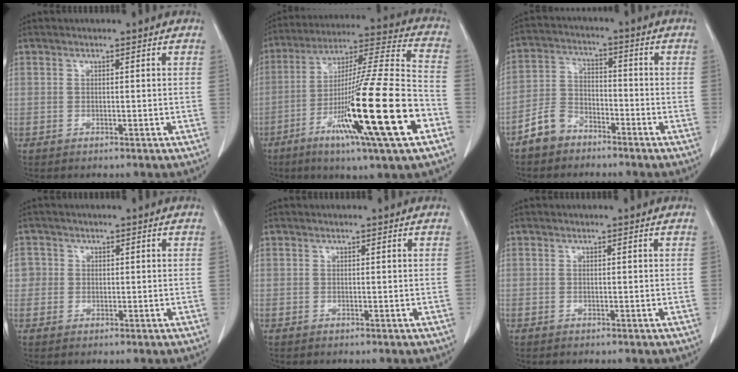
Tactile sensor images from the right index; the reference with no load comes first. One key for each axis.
{"total": 25.0, "fx": -9.4, "fy": 0.3, "fz": 23.1, "tx": -0.375, "ty": -0.036, "tz": -0.165}
{"total": 6.3, "fx": -4.6, "fy": 3.9, "fz": 1.7, "tx": -0.045, "ty": 0.009, "tz": -0.092}
{"total": 2.7, "fx": 0.3, "fy": 2.7, "fz": 0.2, "tx": 0.011, "ty": 0.006, "tz": 0.004}
{"total": 0.0}
{"total": 0.0}